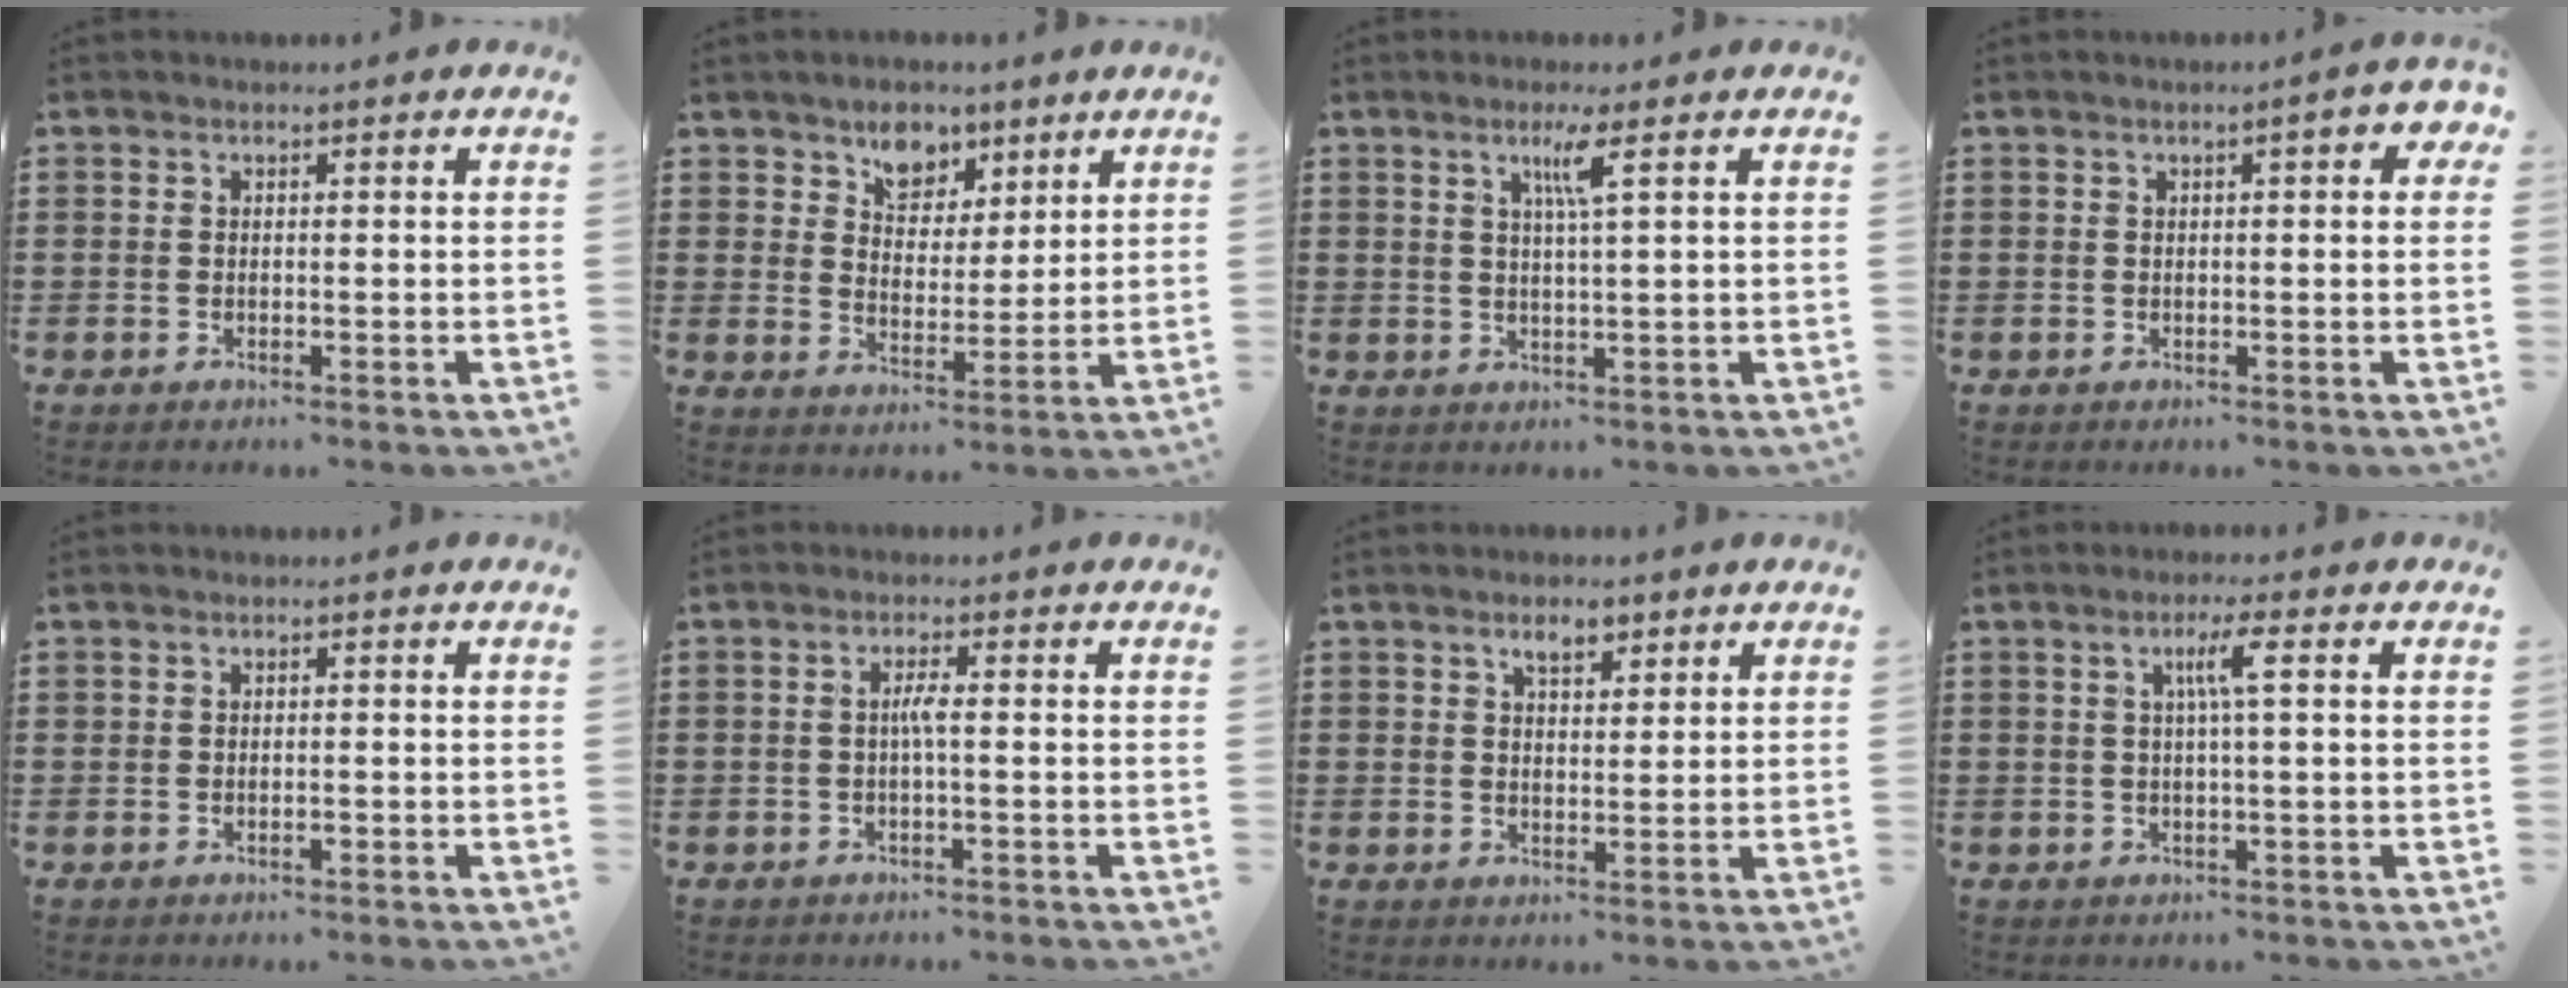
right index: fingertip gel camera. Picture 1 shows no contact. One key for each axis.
{"total": 5.9, "fx": 4.0, "fy": 4.0, "fz": 1.7, "tx": -0.042, "ty": 0.001, "tz": 0.072}
{"total": 3.7, "fx": 1.7, "fy": -0.4, "fz": 3.2, "tx": -0.061, "ty": -0.009, "tz": 0.024}
{"total": 2.7, "fx": 0.8, "fy": 0.5, "fz": 2.5, "tx": -0.034, "ty": -0.002, "tz": 0.007}
{"total": 0.7, "fx": -0.3, "fy": 0.3, "fz": 0.5, "tx": -0.010, "ty": -0.002, "tz": -0.006}
{"total": 2.1, "fx": -0.3, "fy": 0.1, "fz": 2.1, "tx": -0.041, "ty": -0.002, "tz": -0.007}
{"total": 3.2, "fx": 2.1, "fy": 1.3, "fz": 1.9, "tx": -0.035, "ty": 0.003, "tz": 0.036}
{"total": 3.8, "fx": 0.8, "fy": -0.2, "fz": 3.7, "tx": -0.072, "ty": 0.001, "tz": 0.009}